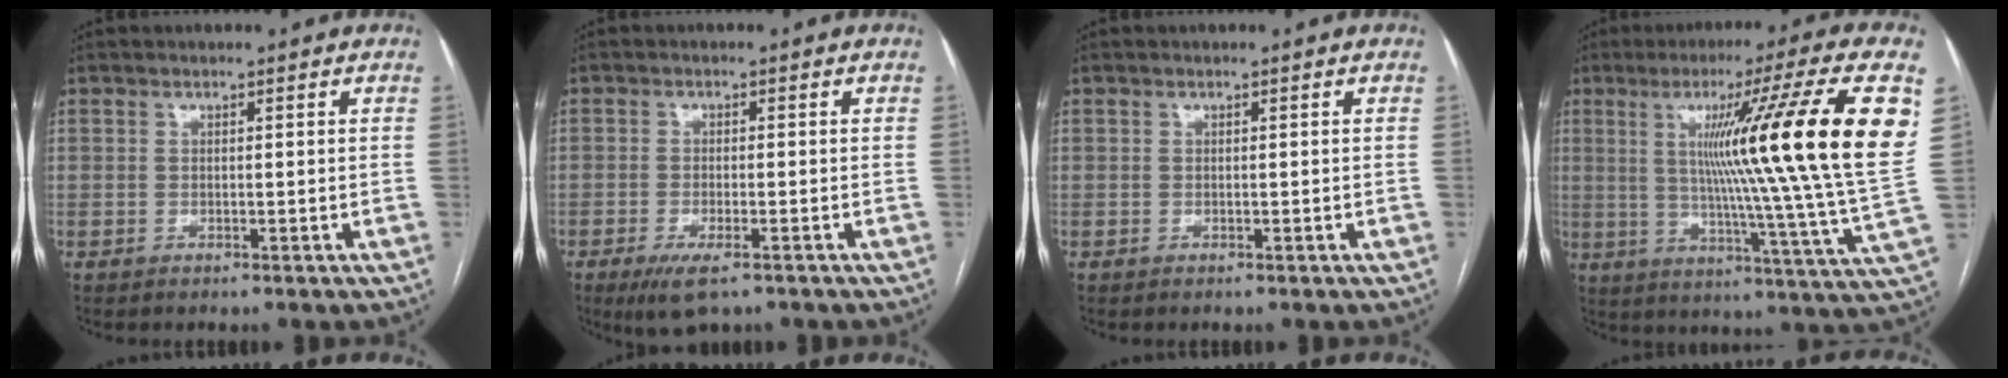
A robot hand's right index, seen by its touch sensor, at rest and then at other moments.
{"total": 5.4, "force": [-3.4, 1.4, 4.0], "torque": [-0.072, -0.012, -0.051]}
{"total": 0.0}
{"total": 24.2, "force": [6.2, -2.4, 23.3], "torque": [-0.308, 0.002, 0.079]}